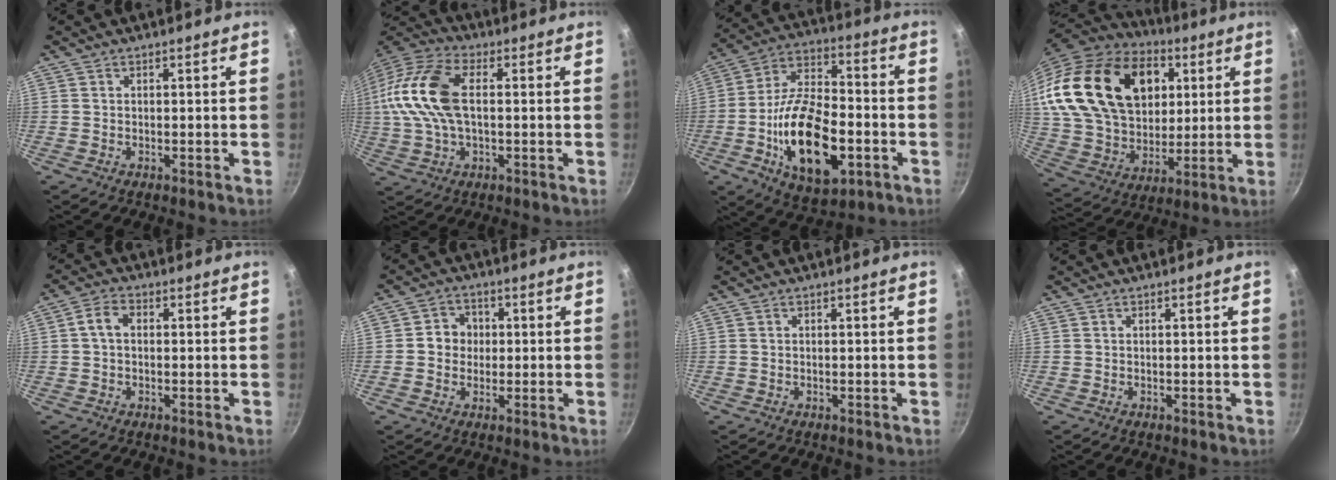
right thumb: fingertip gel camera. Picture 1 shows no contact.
{"total": 16.5, "force": [1.6, 9.2, 13.6], "torque": [-0.275, 0.026, 0.017]}
{"total": 21.8, "force": [-5.9, 11.3, 17.7], "torque": [-0.297, 0.027, -0.101]}
{"total": 30.6, "force": [10.5, 20.7, 20.0], "torque": [-0.352, -0.009, 0.192]}
{"total": 3.7, "force": [0.2, 2.5, 2.6], "torque": [-0.052, 0.012, -0.002]}
{"total": 5.2, "force": [0.1, 4.7, 2.0], "torque": [0.000, 0.009, -0.008]}
{"total": 0.0}
{"total": 0.0}